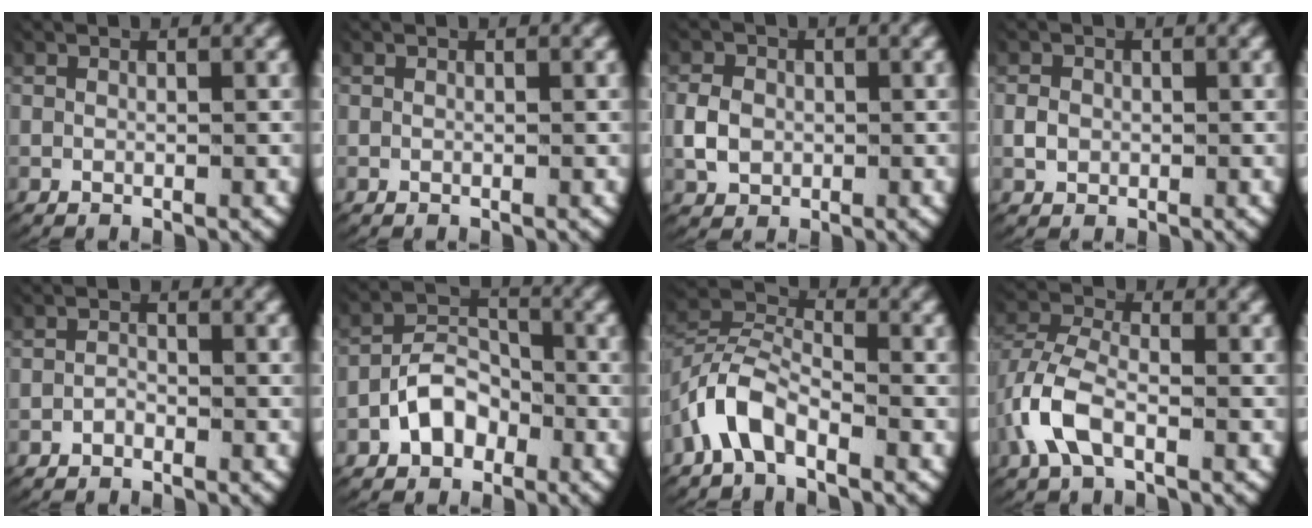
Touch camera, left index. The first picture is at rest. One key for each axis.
{"total": 0.0}
{"total": 2.6, "fx": -0.3, "fy": 2.2, "fz": 1.4, "tx": -0.036, "ty": -0.006, "tz": 0.001}
{"total": 1.1, "fx": -0.3, "fy": 1.0, "fz": 0.5, "tx": -0.022, "ty": -0.008, "tz": 0.001}
{"total": 0.9, "fx": -0.8, "fy": 0.5, "fz": 0.2, "tx": -0.006, "ty": -0.007, "tz": -0.012}
{"total": 4.3, "fx": -2.0, "fy": 3.1, "fz": 2.3, "tx": -0.043, "ty": 0.001, "tz": -0.038}
{"total": 4.4, "fx": -1.8, "fy": 3.0, "fz": 2.6, "tx": -0.060, "ty": -0.003, "tz": -0.042}
{"total": 4.0, "fx": -1.3, "fy": 2.5, "fz": 2.9, "tx": -0.081, "ty": -0.008, "tz": -0.022}